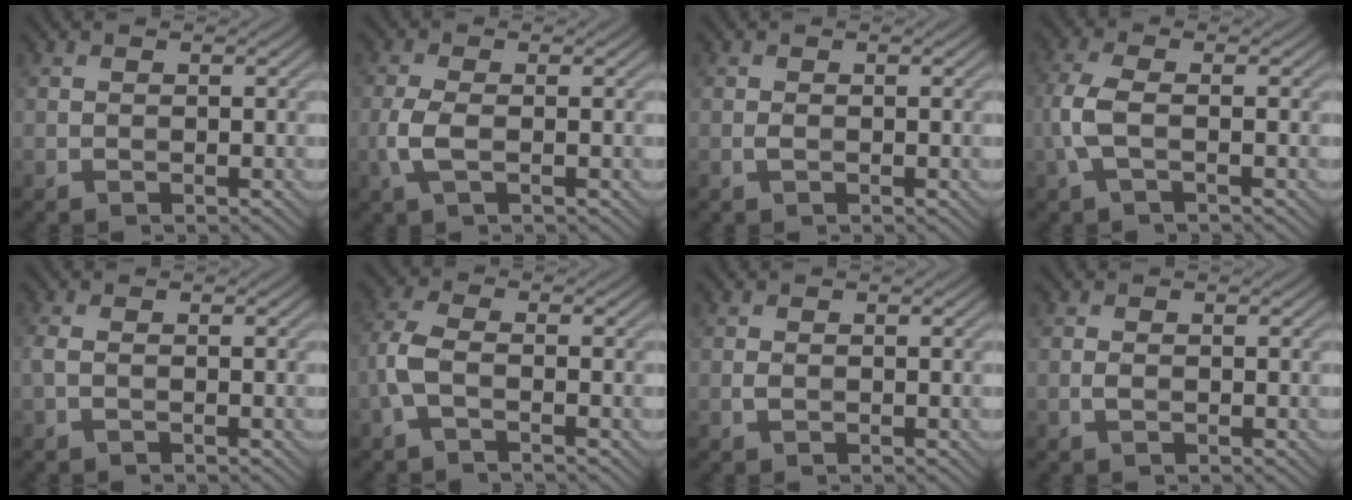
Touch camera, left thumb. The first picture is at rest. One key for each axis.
{"total": 3.5, "fx": -0.9, "fy": 1.3, "fz": 3.1, "tx": -0.083, "ty": -0.001, "tz": -0.024}
{"total": 0.6, "fx": -0.2, "fy": 0.2, "fz": 0.5, "tx": -0.015, "ty": 0.000, "tz": -0.004}
{"total": 4.3, "fx": -0.9, "fy": 1.4, "fz": 4.0, "tx": -0.106, "ty": 0.004, "tz": -0.025}
{"total": 1.3, "fx": -0.3, "fy": 0.4, "fz": 1.2, "tx": -0.034, "ty": 0.002, "tz": -0.011}
{"total": 3.9, "fx": -1.4, "fy": 1.4, "fz": 3.4, "tx": -0.092, "ty": 0.004, "tz": -0.040}
{"total": 0.7, "fx": -0.2, "fy": 0.4, "fz": 0.5, "tx": -0.015, "ty": 0.001, "tz": -0.004}
{"total": 0.7, "fx": -0.2, "fy": 0.3, "fz": 0.6, "tx": -0.017, "ty": 0.000, "tz": -0.004}